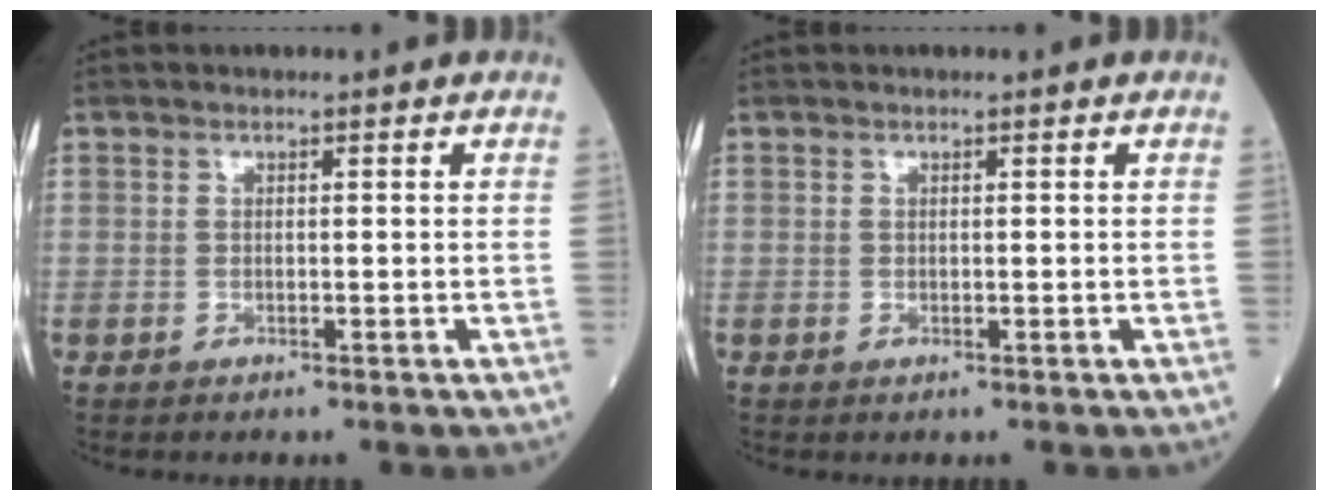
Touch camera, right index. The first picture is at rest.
{"total": 0.0}